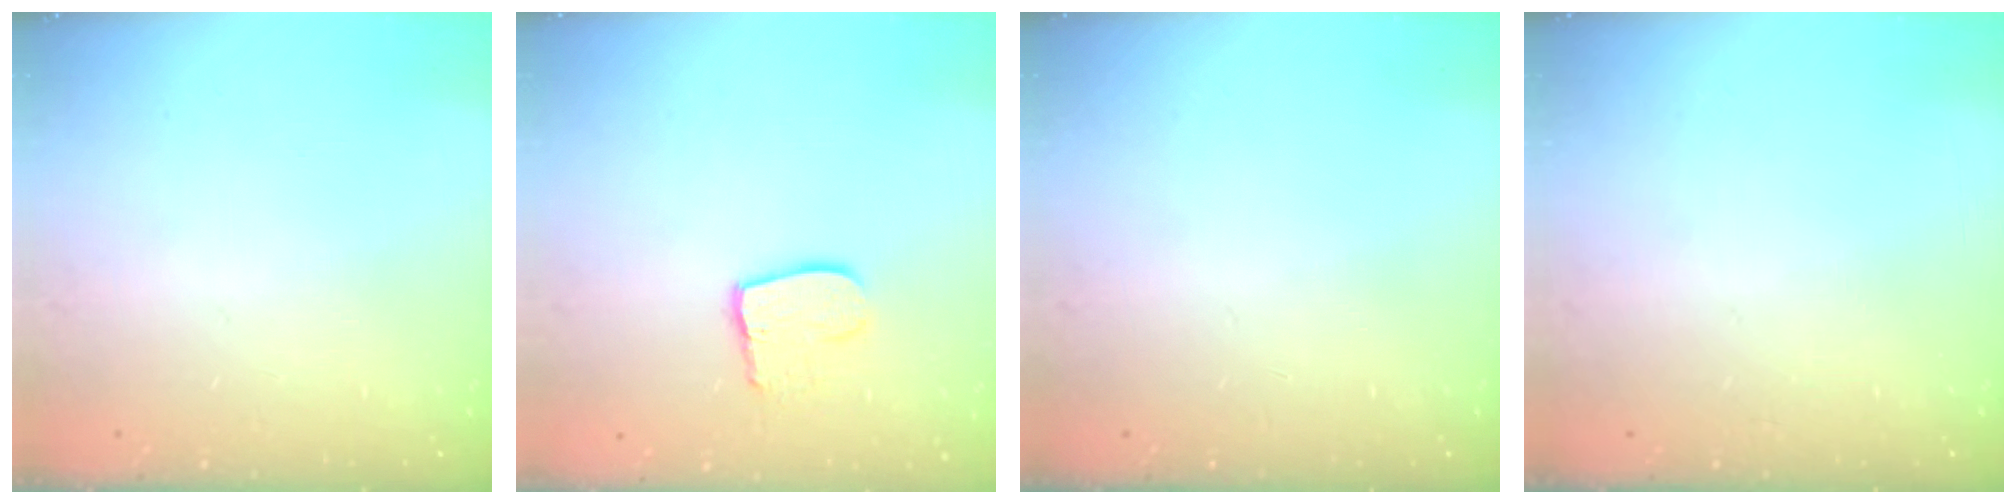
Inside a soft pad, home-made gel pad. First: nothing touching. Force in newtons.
{"total": 9.9, "press": 9.9, "slide": 0.8}
{"total": 0.0}
{"total": 0.0}